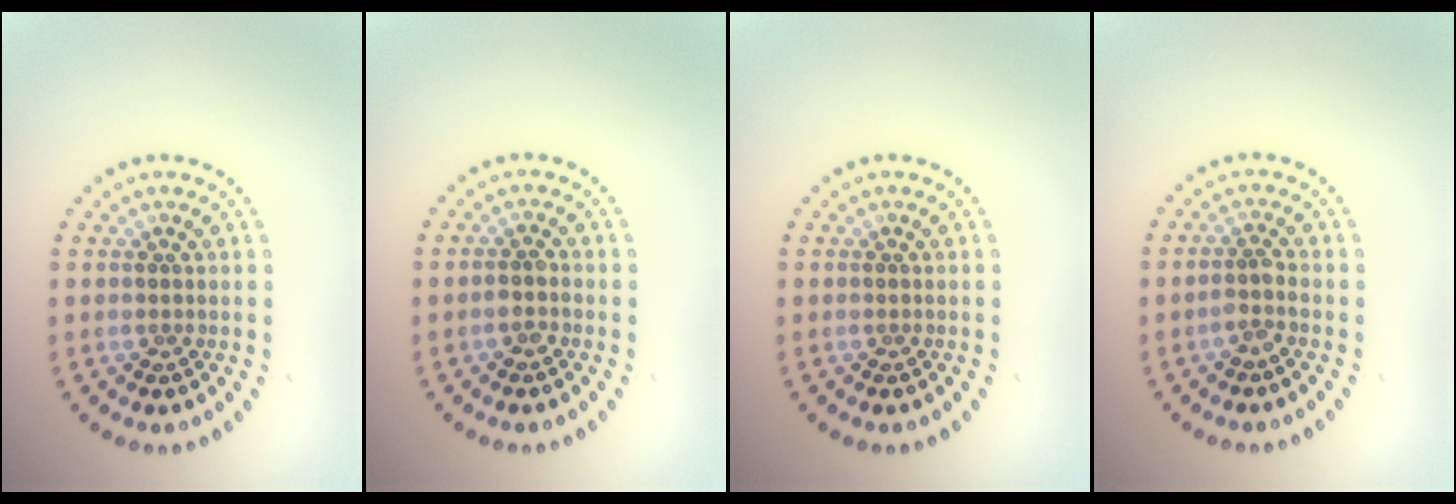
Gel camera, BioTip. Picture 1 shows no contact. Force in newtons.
{"total": 1.3, "press": 1.2, "slide": 0.6}
{"total": 0.0}
{"total": 1.5, "press": 1.1, "slide": 0.9}